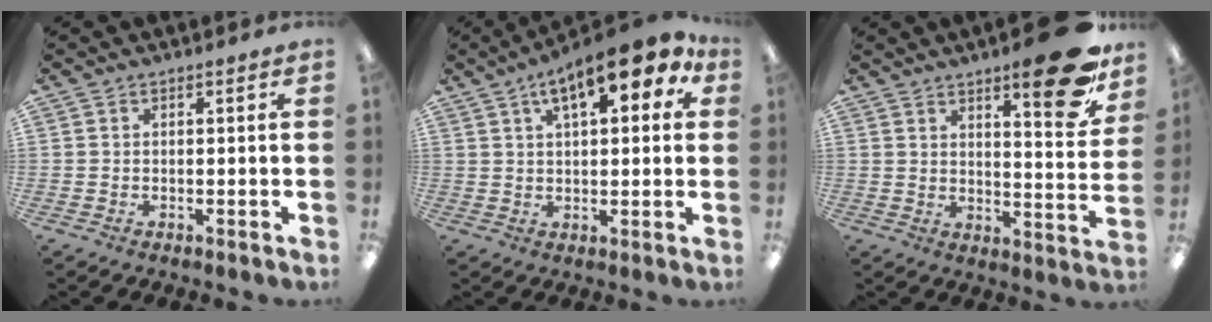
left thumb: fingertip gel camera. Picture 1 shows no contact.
{"total": 13.2, "force": [6.9, 5.3, 9.9], "torque": [-0.141, -0.021, 0.111]}
{"total": 15.9, "force": [10.4, 4.4, 11.1], "torque": [-0.140, -0.067, 0.162]}